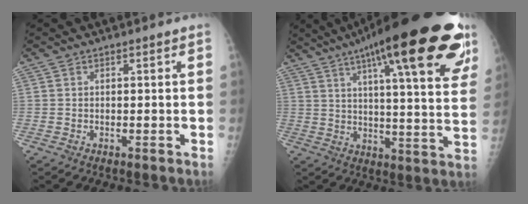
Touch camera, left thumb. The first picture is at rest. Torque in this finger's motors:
{"motor_torque": [4.28, 0.73, 1.92, -0.85, 0.50]}